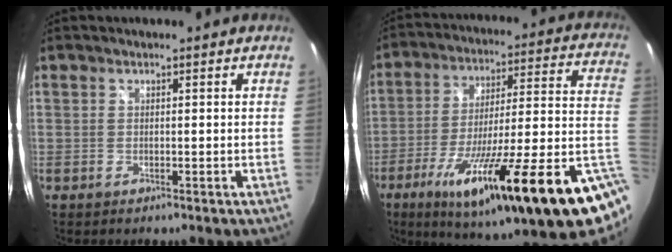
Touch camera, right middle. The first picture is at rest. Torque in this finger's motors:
{"motor_torque": [1.28, -0.85, 1.05, 0.21]}